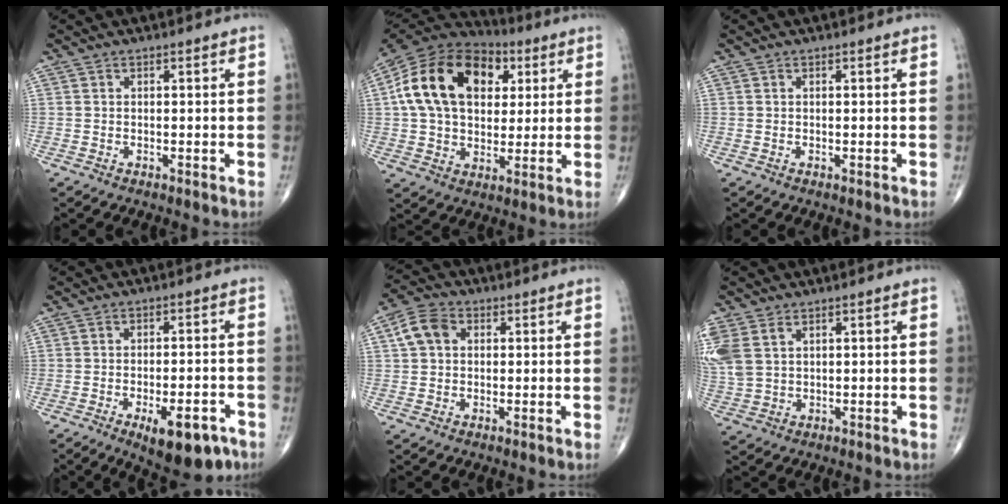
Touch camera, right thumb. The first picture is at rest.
{"total": 22.5, "force": [5.7, 15.1, 15.7], "torque": [-0.267, 0.016, 0.090]}
{"total": 0.0}
{"total": 11.1, "force": [-5.9, 4.4, 8.3], "torque": [-0.101, 0.017, -0.076]}
{"total": 5.7, "force": [1.1, 4.5, 3.3], "torque": [-0.055, 0.012, 0.014]}
{"total": 9.6, "force": [3.7, 6.4, 6.1], "torque": [-0.170, 0.003, 0.087]}